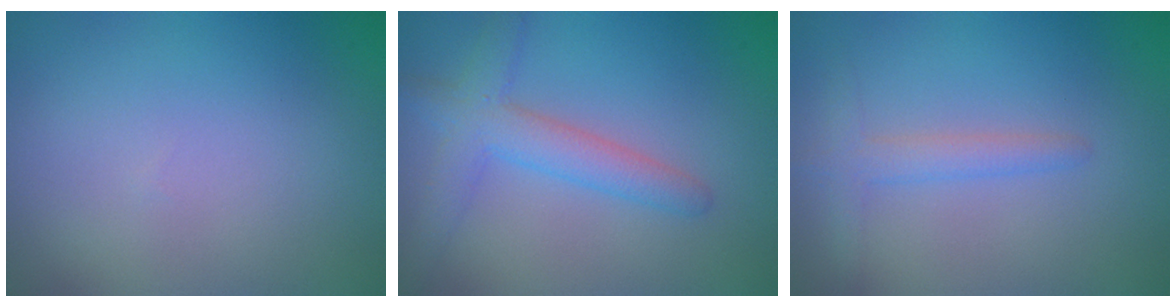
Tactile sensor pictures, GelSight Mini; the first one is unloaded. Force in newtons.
{"total": 3.9, "press": 3.8, "slide": 0.1}
{"total": 2.1, "press": 2.1, "slide": 0.2}